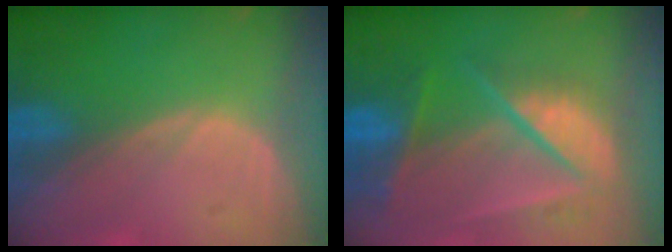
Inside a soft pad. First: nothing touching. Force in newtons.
{"total": 9.8, "press": 8.3, "slide": 5.2}